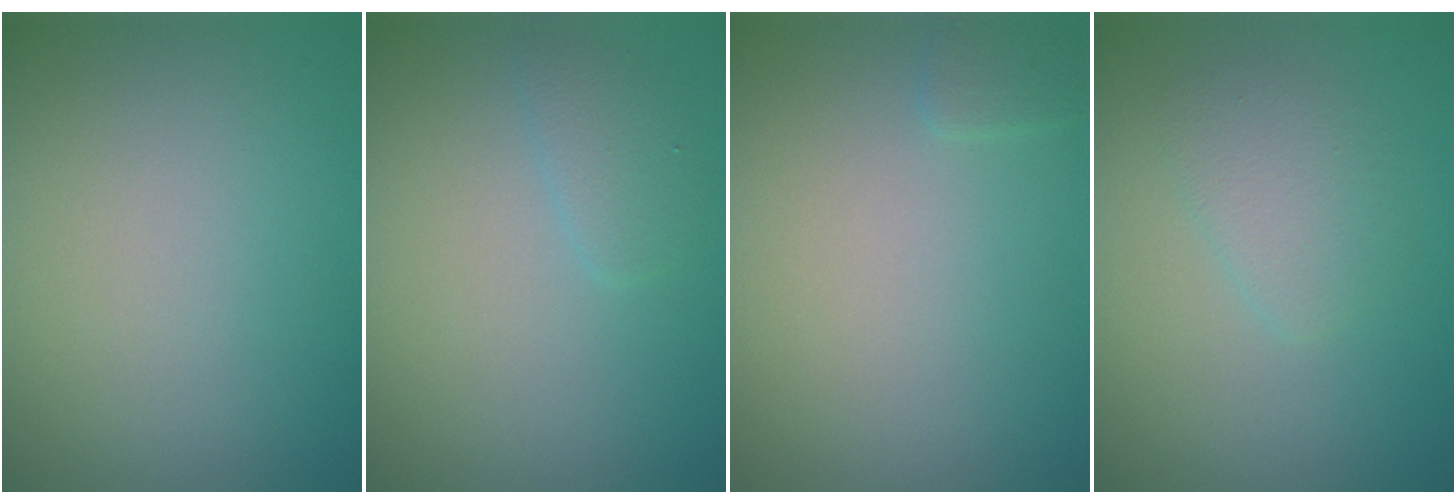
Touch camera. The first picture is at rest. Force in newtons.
{"total": 1.4, "press": 1.4, "slide": 0.1}
{"total": 0.9, "press": 0.9, "slide": 0.0}
{"total": 2.1, "press": 2.1, "slide": 0.1}